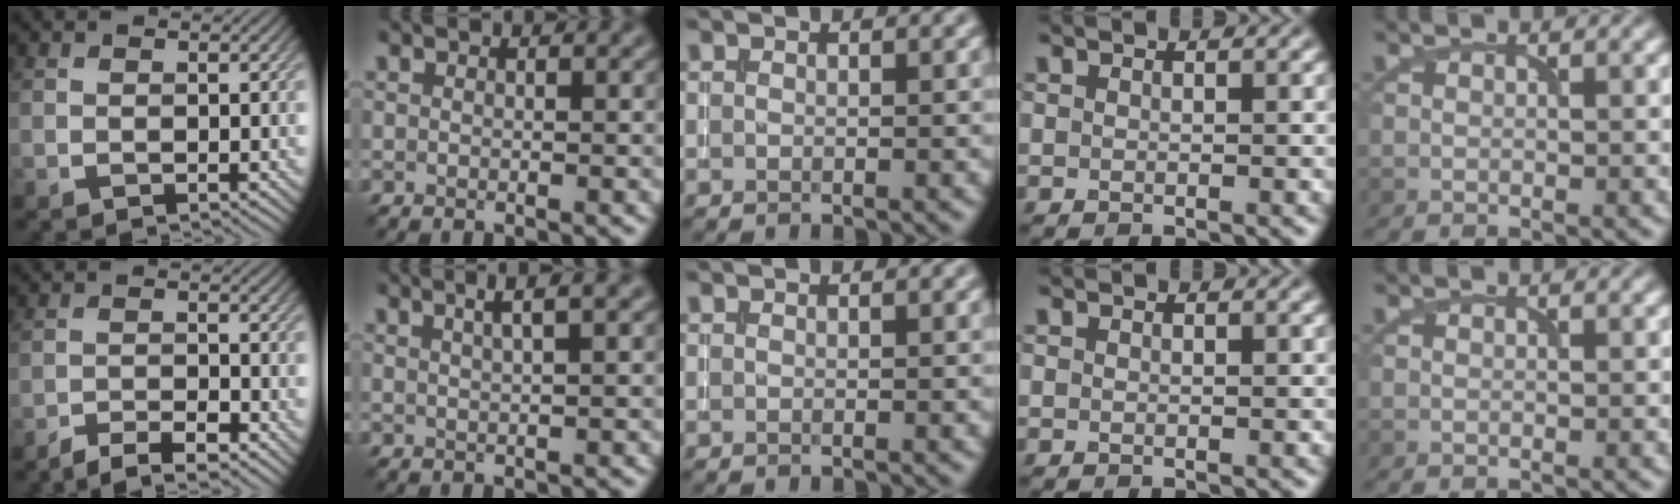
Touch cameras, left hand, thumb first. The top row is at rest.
{"thumb": {"total": 4.2, "force": [-3.3, 1.0, 2.3], "torque": [-0.043, 0.002, -0.058]}, "index": {"total": 2.4, "force": [1.3, 0.4, 1.9], "torque": [-0.021, 0.007, 0.015]}}